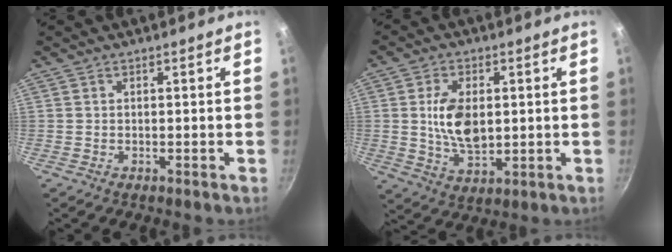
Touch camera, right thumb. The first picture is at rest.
{"total": 9.9, "force": [1.0, 5.8, 8.0], "torque": [-0.136, -0.009, 0.028]}